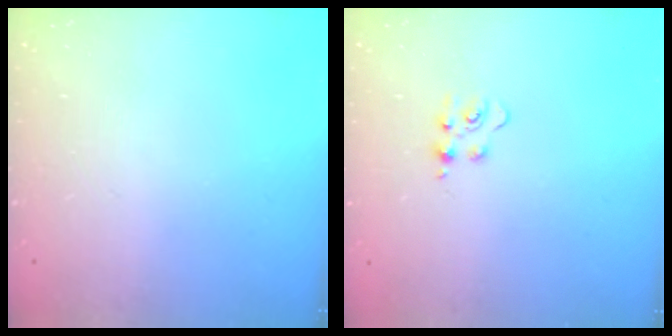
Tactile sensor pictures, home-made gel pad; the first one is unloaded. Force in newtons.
{"total": 5.0, "press": 5.0, "slide": 0.5}